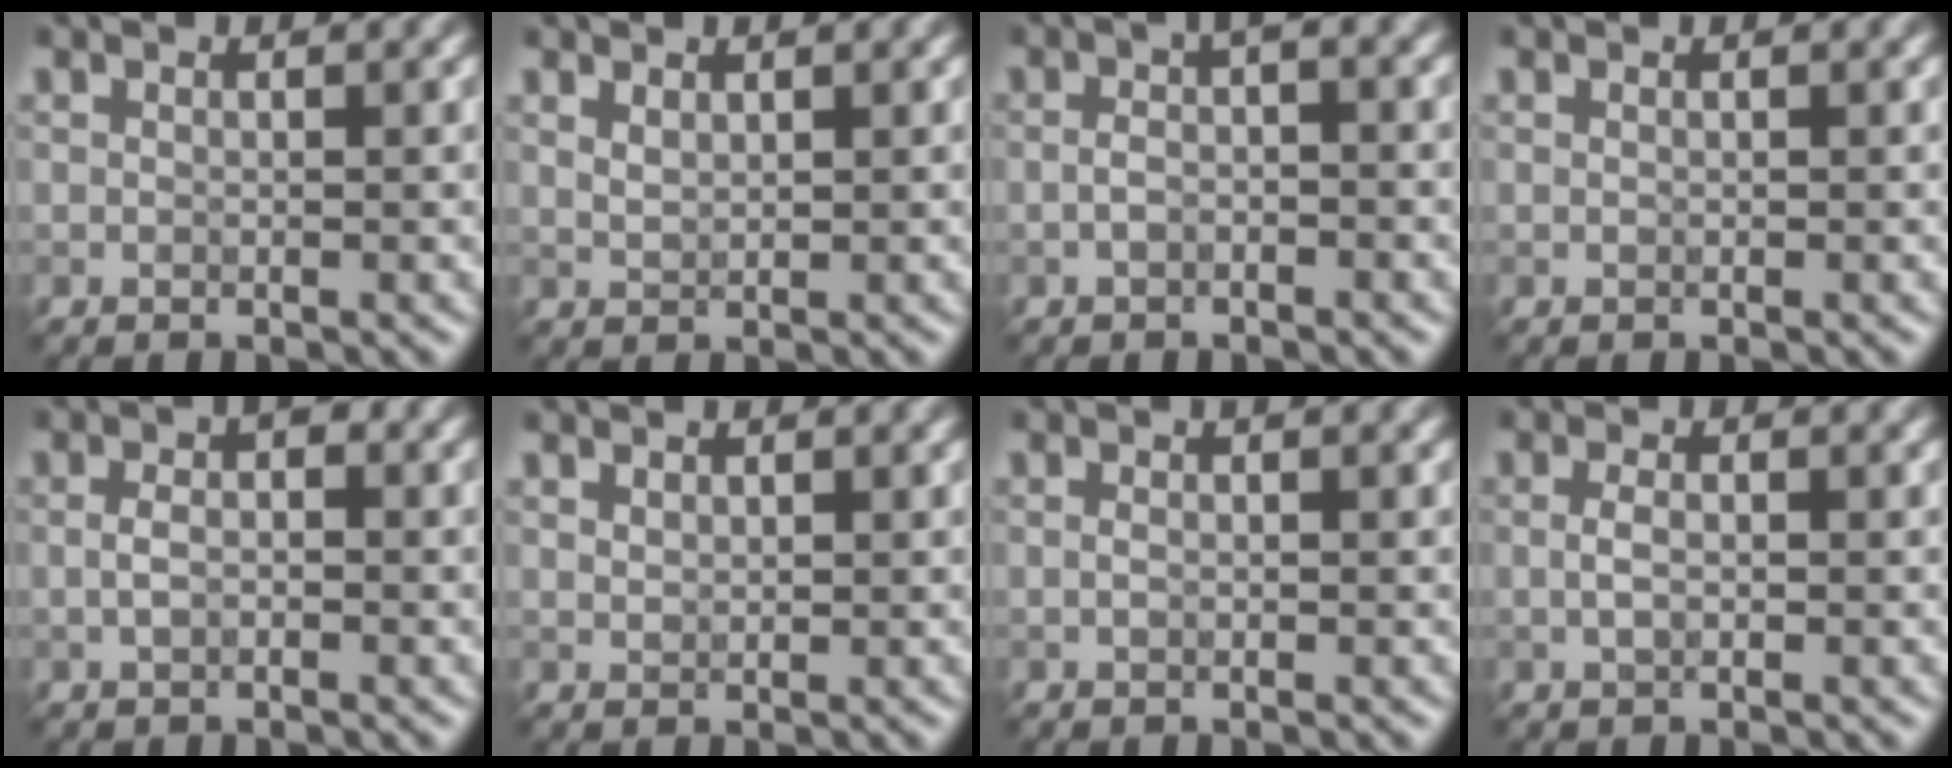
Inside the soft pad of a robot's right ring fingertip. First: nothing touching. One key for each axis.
{"total": 1.0, "fx": 0.7, "fy": 0.4, "fz": 0.5, "tx": -0.017, "ty": 0.000, "tz": 0.017}
{"total": 1.8, "fx": -0.6, "fy": 0.6, "fz": 1.7, "tx": -0.035, "ty": 0.006, "tz": -0.014}
{"total": 0.0}
{"total": 1.9, "fx": -0.3, "fy": 0.9, "fz": 1.6, "tx": -0.033, "ty": 0.006, "tz": -0.009}
{"total": 0.7, "fx": 0.6, "fy": 0.4, "fz": 0.2, "tx": -0.006, "ty": 0.001, "tz": 0.013}
{"total": 0.6, "fx": -0.2, "fy": 0.2, "fz": 0.6, "tx": -0.015, "ty": 0.002, "tz": -0.003}
{"total": 1.3, "fx": -0.2, "fy": 0.5, "fz": 1.1, "tx": -0.027, "ty": 0.000, "tz": -0.008}